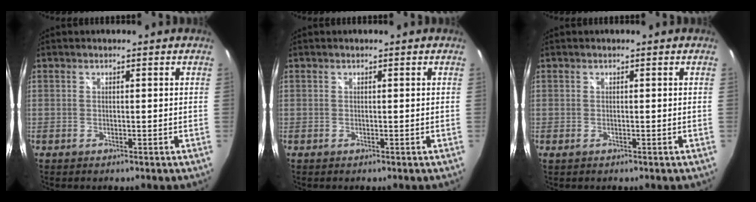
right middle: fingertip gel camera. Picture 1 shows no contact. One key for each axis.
{"total": 0.0}
{"total": 0.5, "fx": 0.0, "fy": 0.0, "fz": 0.5, "tx": -0.010, "ty": 0.003, "tz": -0.001}